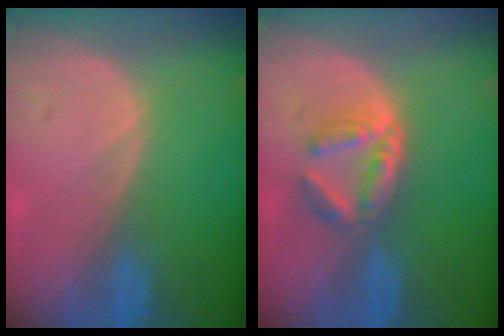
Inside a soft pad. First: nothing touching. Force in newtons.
{"total": 5.1, "press": 5.0, "slide": 1.1}